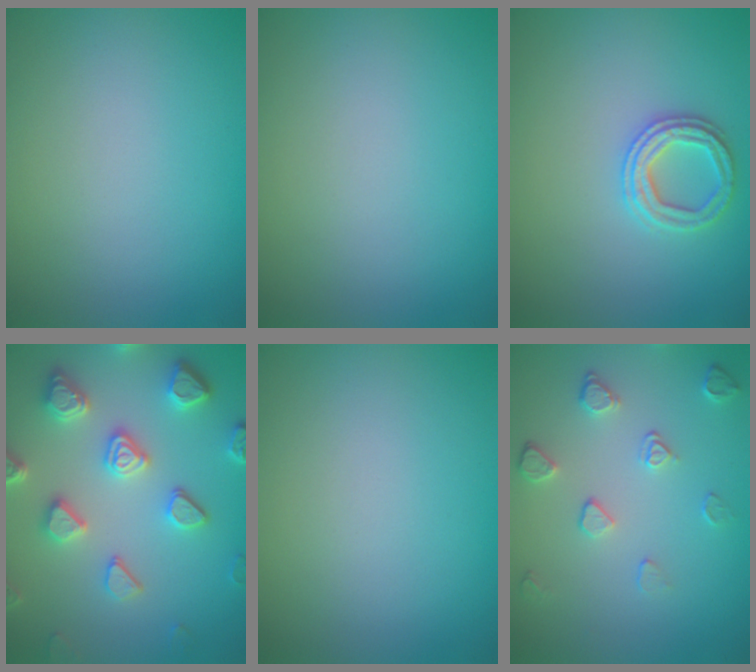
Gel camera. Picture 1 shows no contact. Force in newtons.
{"total": 0.0}
{"total": 2.4, "press": 2.4, "slide": 0.2}
{"total": 5.5, "press": 4.9, "slide": 2.6}
{"total": 0.0}
{"total": 2.1, "press": 1.4, "slide": 1.5}